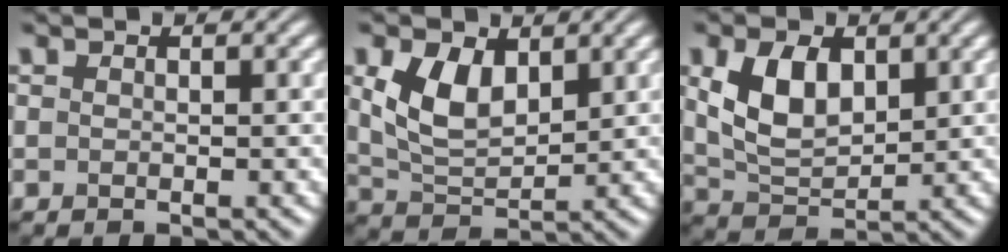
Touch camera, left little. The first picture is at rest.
{"total": 5.2, "force": [1.9, 3.0, 3.8], "torque": [-0.089, -0.003, 0.040]}
{"total": 5.6, "force": [1.7, 3.3, 4.2], "torque": [-0.092, -0.001, 0.035]}